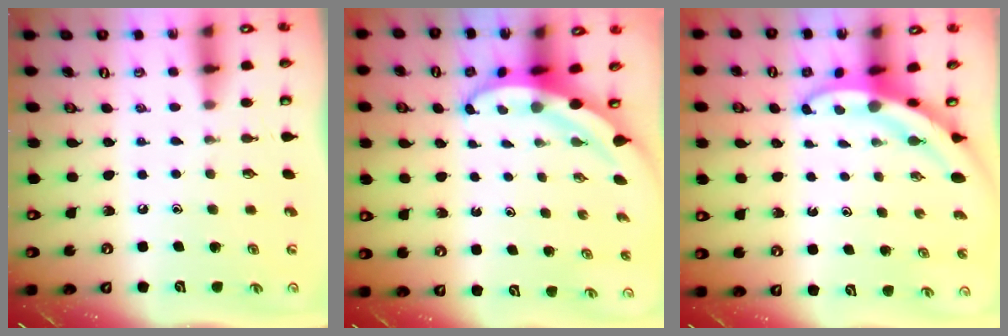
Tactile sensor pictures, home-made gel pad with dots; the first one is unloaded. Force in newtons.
{"total": 3.9, "press": 3.8, "slide": 0.6}
{"total": 3.9, "press": 3.9, "slide": 0.5}